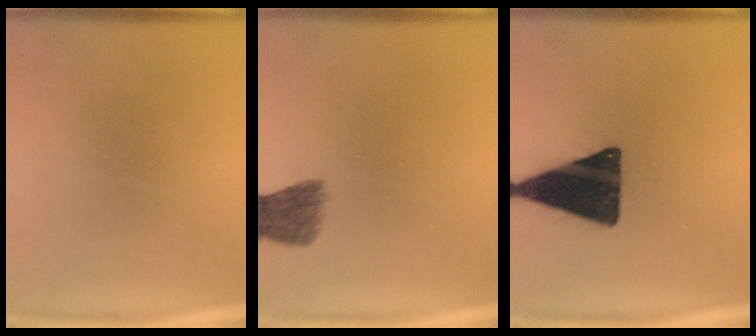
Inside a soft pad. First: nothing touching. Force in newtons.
{"total": 4.6}
{"total": 17.7}